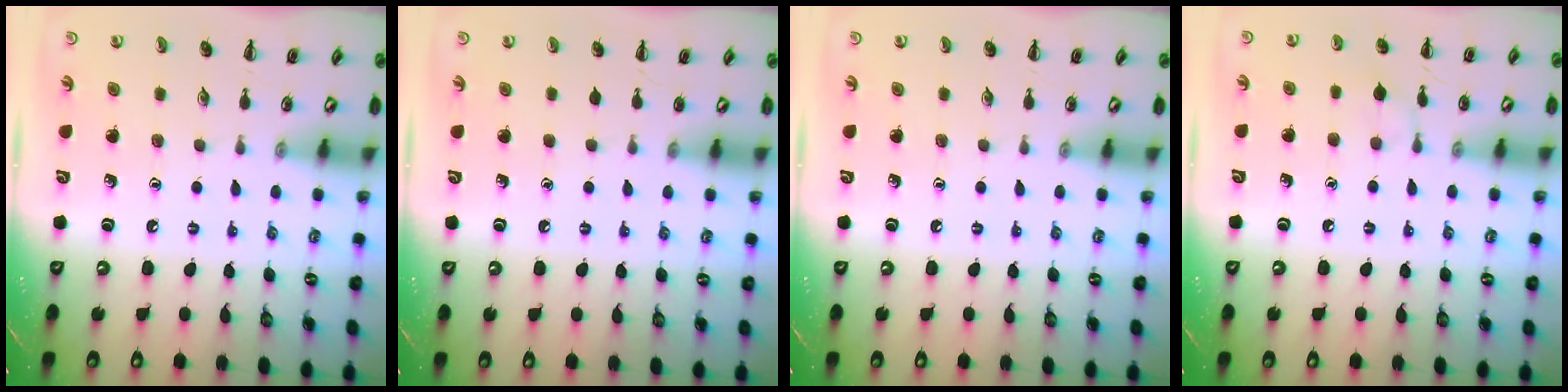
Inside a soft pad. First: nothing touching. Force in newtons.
{"total": 0.0}
{"total": 0.0}
{"total": 5.8, "press": 5.6, "slide": 1.6}